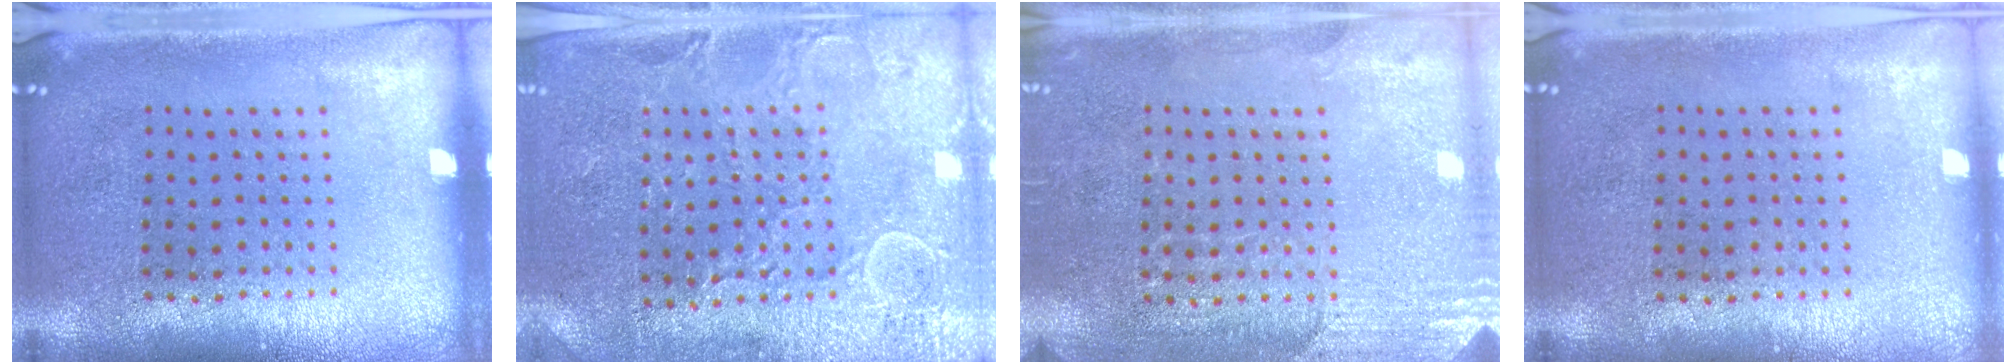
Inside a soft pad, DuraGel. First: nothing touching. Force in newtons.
{"total": 3.2, "press": 3.2, "slide": 0.5}
{"total": 2.8, "press": 2.6, "slide": 1.0}
{"total": 0.0}